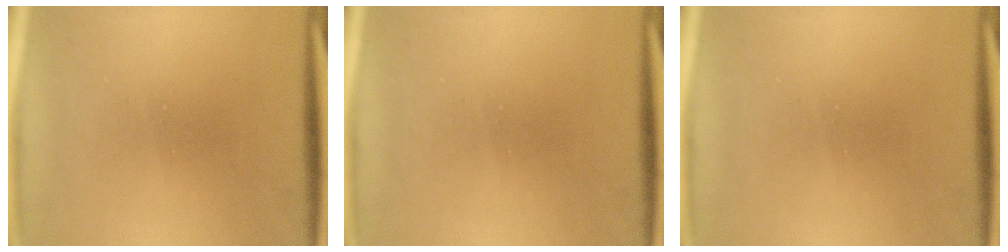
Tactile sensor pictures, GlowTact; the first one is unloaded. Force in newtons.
{"total": 0.0}
{"total": 0.0}